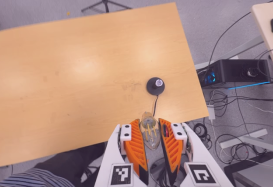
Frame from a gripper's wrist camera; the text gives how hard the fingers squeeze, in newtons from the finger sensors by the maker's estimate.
{"total": 20.5, "left": 24.0, "right": 17.0}